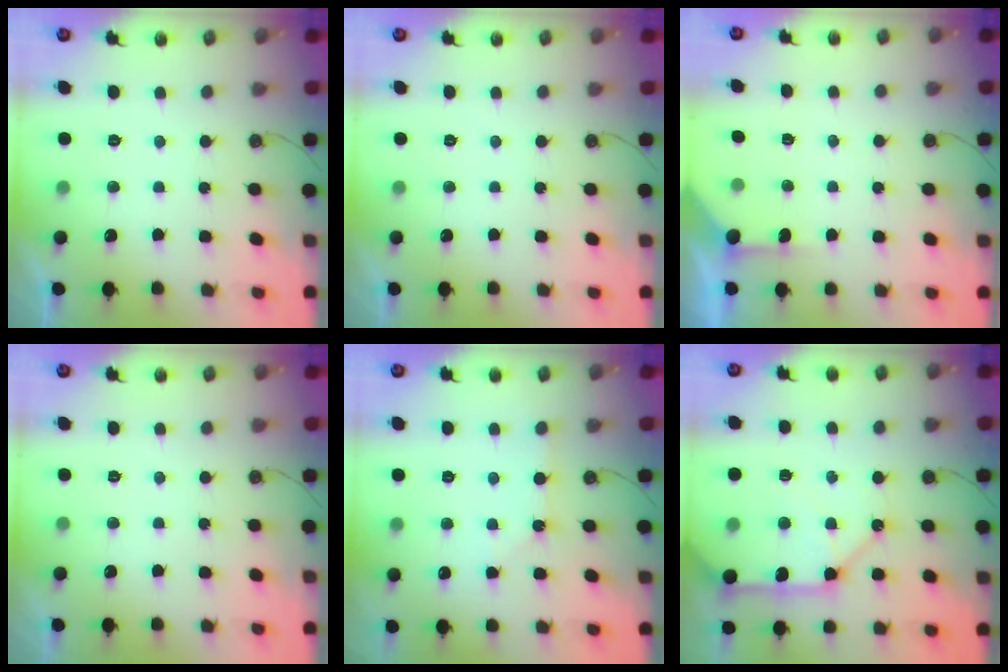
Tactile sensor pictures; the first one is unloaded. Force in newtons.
{"total": 0.0}
{"total": 2.3, "press": 2.2, "slide": 0.3}
{"total": 0.0}
{"total": 1.1, "press": 1.1, "slide": 0.2}
{"total": 13.7, "press": 13.6, "slide": 2.1}